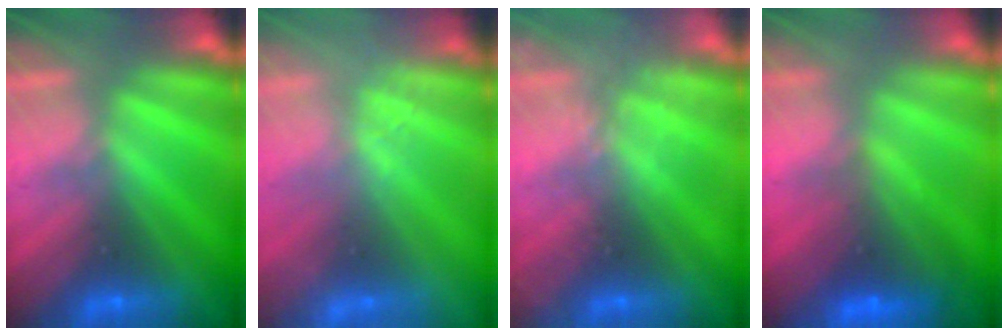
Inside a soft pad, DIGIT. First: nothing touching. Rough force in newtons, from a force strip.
{"total": 2.3}
{"total": 2.2}
{"total": 7.0}